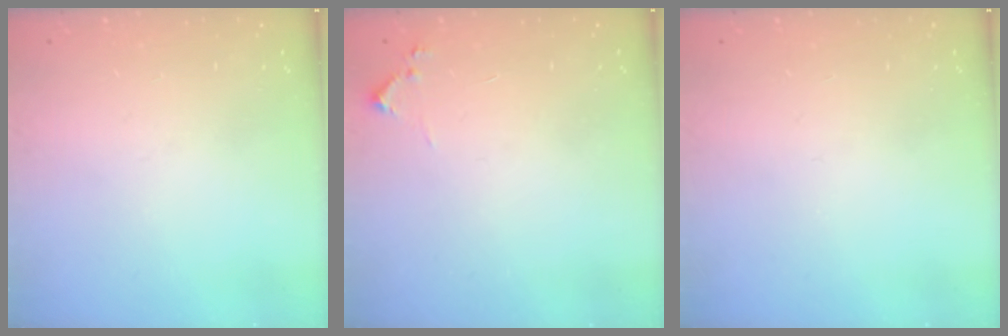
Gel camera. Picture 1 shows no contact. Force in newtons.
{"total": 5.7, "press": 5.7, "slide": 0.6}
{"total": 0.0}